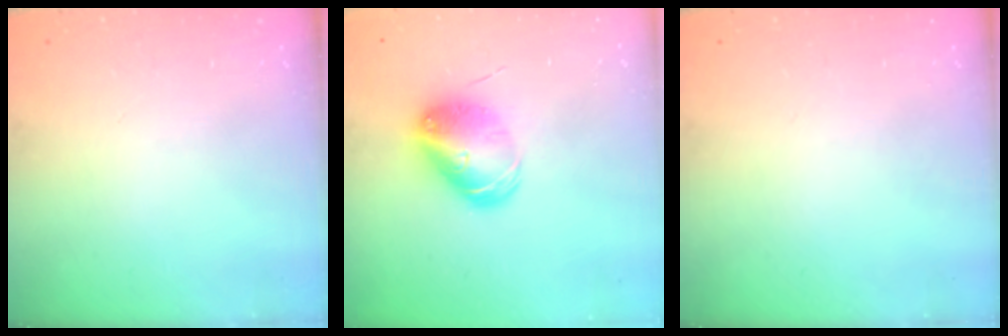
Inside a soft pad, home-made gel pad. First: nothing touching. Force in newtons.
{"total": 9.5, "press": 9.5, "slide": 1.2}
{"total": 0.0}